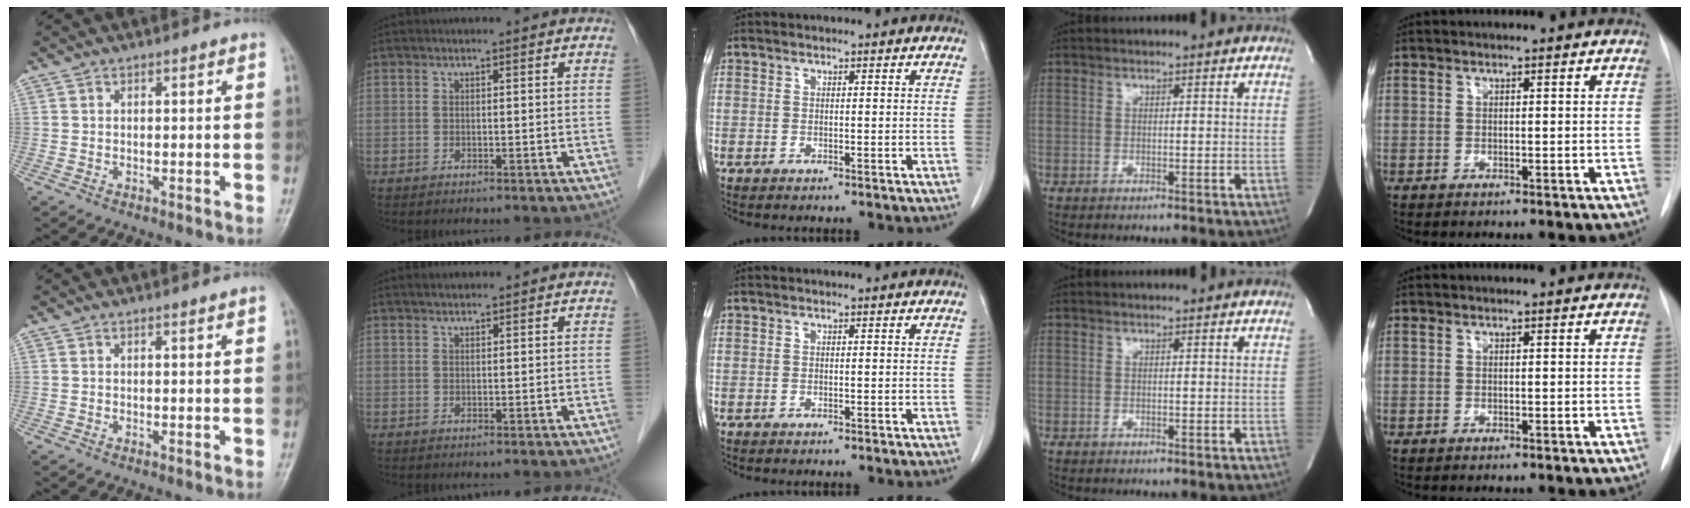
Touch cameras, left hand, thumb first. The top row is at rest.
{"thumb": {"total": 0.8, "force": [0.5, 0.0, 0.6], "torque": [-0.009, -0.002, 0.006]}, "index": {"total": 1.0, "force": [0.9, 0.3, 0.4], "torque": [-0.014, 0.009, 0.019]}}